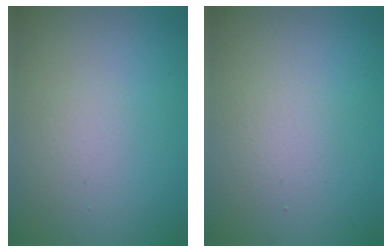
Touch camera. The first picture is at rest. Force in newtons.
{"total": 1.7, "press": 1.7, "slide": 0.1}